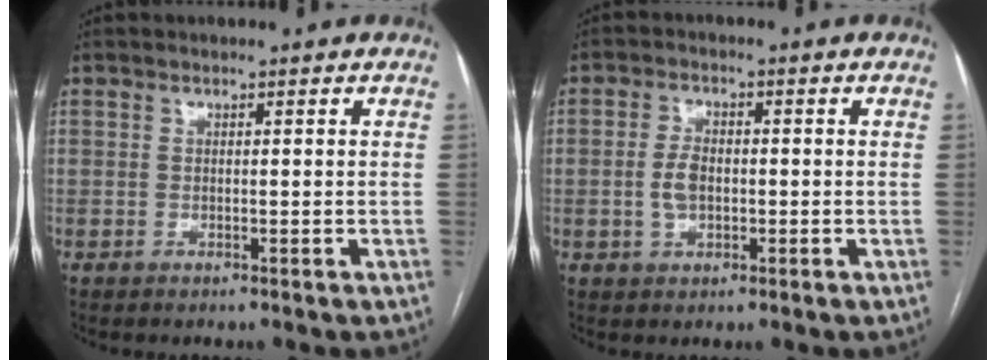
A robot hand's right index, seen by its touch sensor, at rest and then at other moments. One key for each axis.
{"total": 3.8, "fx": -0.7, "fy": 2.1, "fz": 3.1, "tx": -0.066, "ty": 0.007, "tz": -0.012}